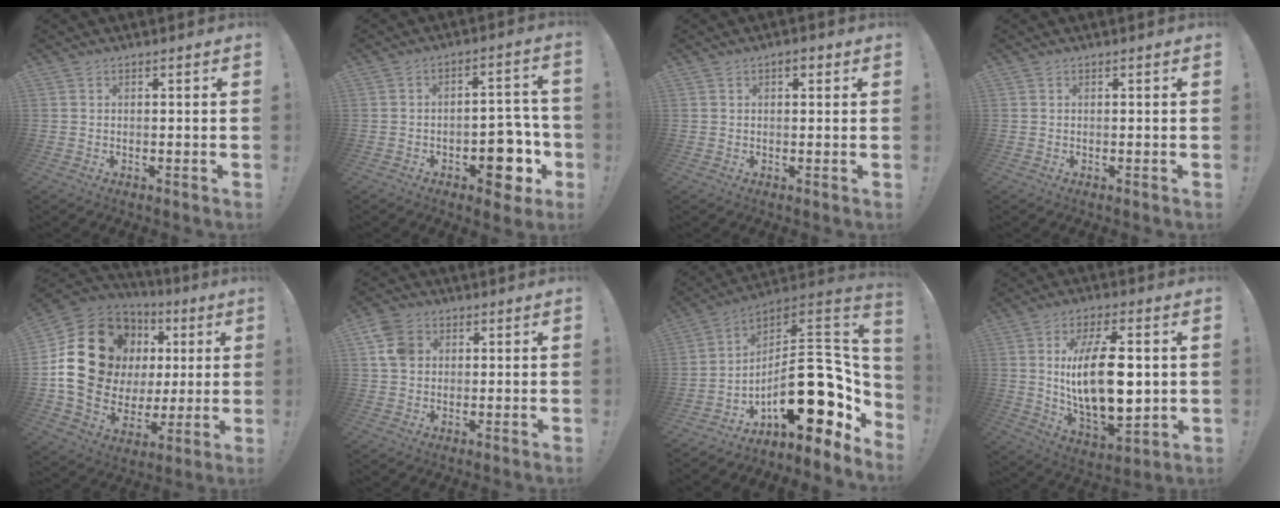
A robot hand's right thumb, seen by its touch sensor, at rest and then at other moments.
{"total": 11.5, "force": [-4.9, 6.9, 7.8], "torque": [-0.051, 0.031, -0.080]}
{"total": 2.2, "force": [1.0, 1.2, 1.5], "torque": [-0.018, -0.001, 0.015]}
{"total": 0.0}
{"total": 23.6, "force": [6.2, 18.5, 13.2], "torque": [-0.218, -0.030, 0.152]}
{"total": 8.1, "force": [2.3, 6.6, 4.2], "torque": [-0.079, 0.004, 0.045]}
{"total": 24.8, "force": [-5.3, 11.6, 21.3], "torque": [-0.322, 0.010, -0.080]}
{"total": 19.7, "force": [2.4, 8.5, 17.6], "torque": [-0.325, -0.013, 0.030]}